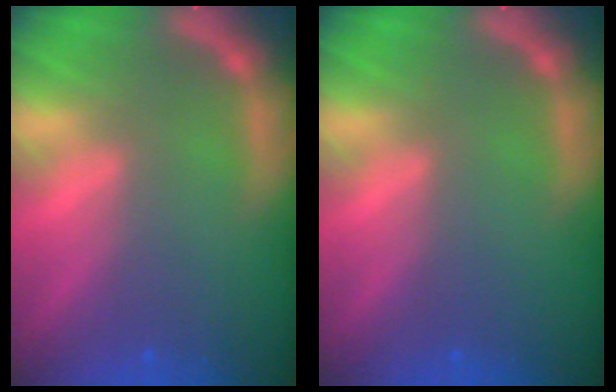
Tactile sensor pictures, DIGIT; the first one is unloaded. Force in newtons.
{"total": 0.0}